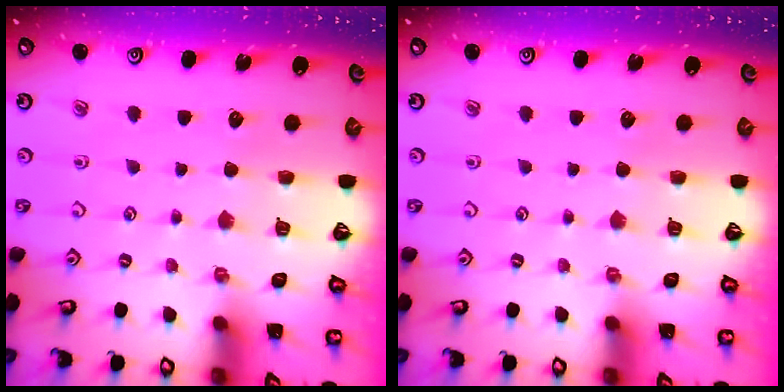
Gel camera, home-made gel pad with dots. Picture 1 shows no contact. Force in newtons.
{"total": 0.0}